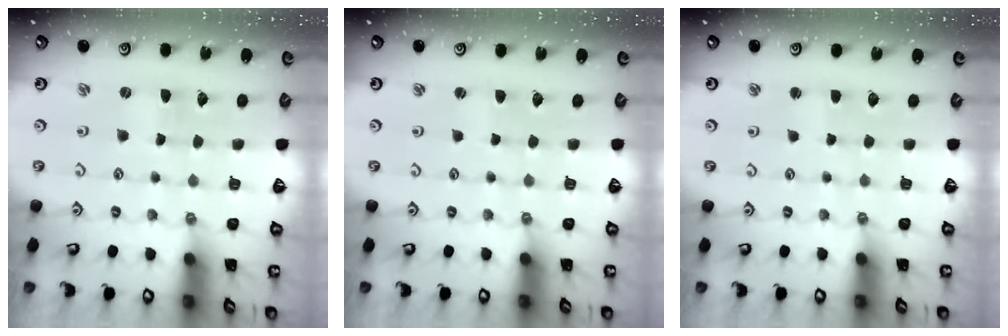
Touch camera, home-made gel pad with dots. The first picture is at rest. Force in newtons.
{"total": 1.6, "press": 1.6, "slide": 0.1}
{"total": 1.6, "press": 1.6, "slide": 0.3}